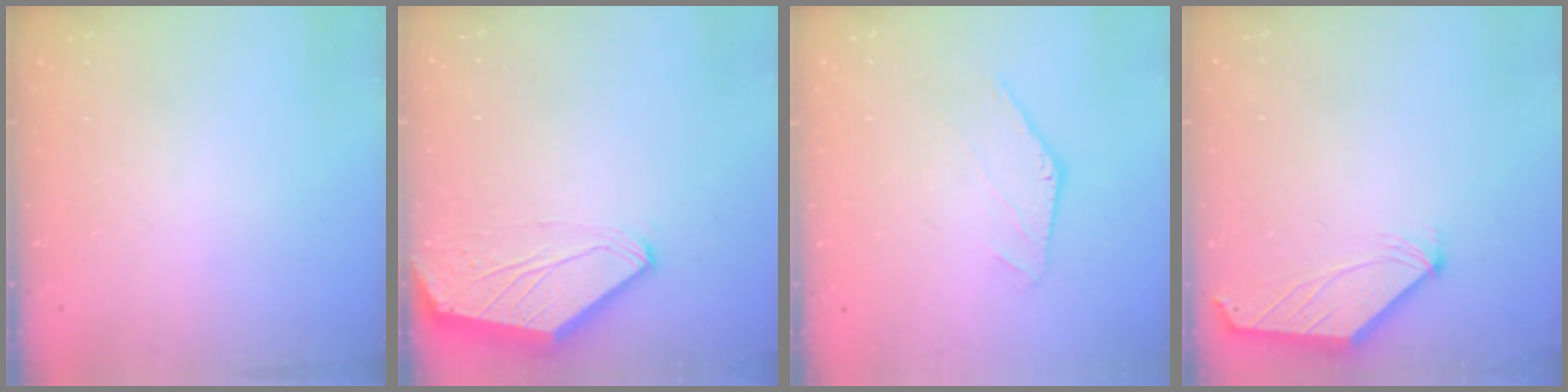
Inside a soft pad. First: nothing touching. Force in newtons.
{"total": 0.0}
{"total": 0.0}
{"total": 1.0, "press": 0.9, "slide": 0.3}